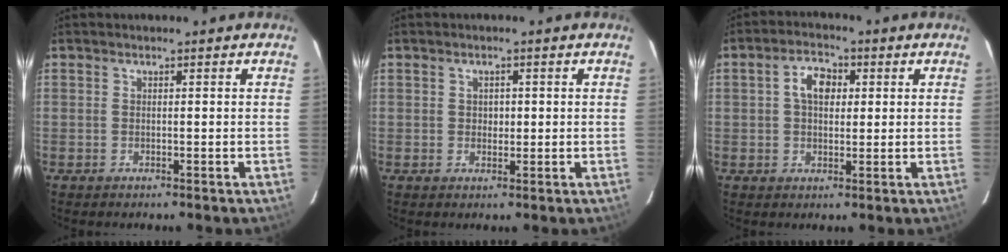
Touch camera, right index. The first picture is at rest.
{"total": 1.8, "force": [0.2, 1.6, 0.8], "torque": [-0.009, 0.005, 0.003]}
{"total": 5.5, "force": [1.2, 3.6, 4.0], "torque": [-0.069, 0.018, 0.020]}